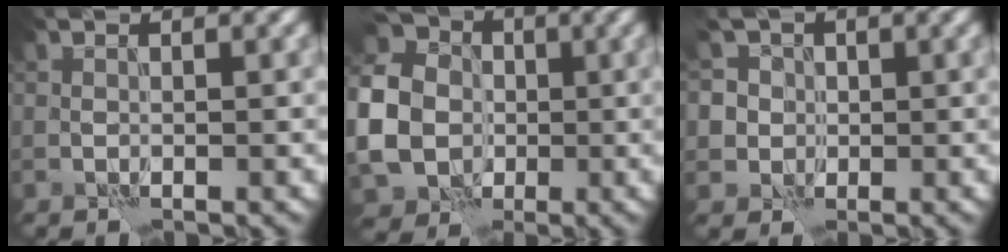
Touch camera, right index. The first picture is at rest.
{"total": 11.0, "force": [-0.9, 9.5, 5.4], "torque": [-0.141, -0.015, -0.025]}
{"total": 6.4, "force": [1.8, 5.8, 2.2], "torque": [-0.036, 0.026, 0.005]}